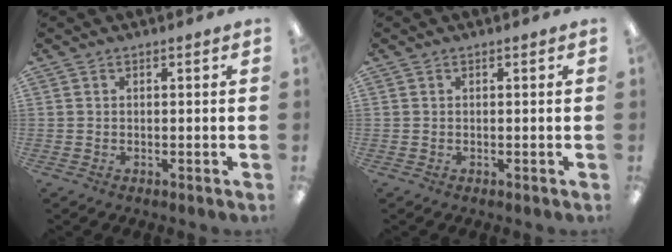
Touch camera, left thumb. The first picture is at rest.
{"total": 0.0}